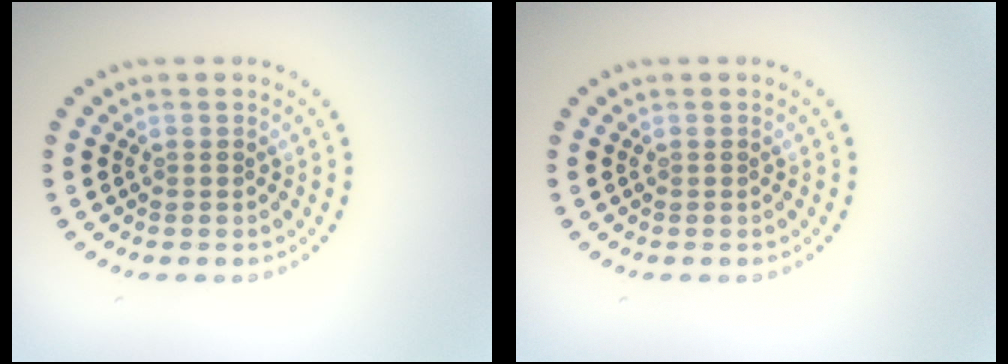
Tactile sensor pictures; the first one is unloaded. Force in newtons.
{"total": 0.0}